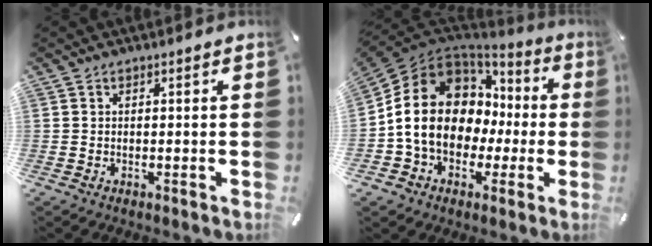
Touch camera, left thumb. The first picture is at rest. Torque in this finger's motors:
{"motor_torque": [1.17, 1.64, 2.77, 0.00, 0.61]}